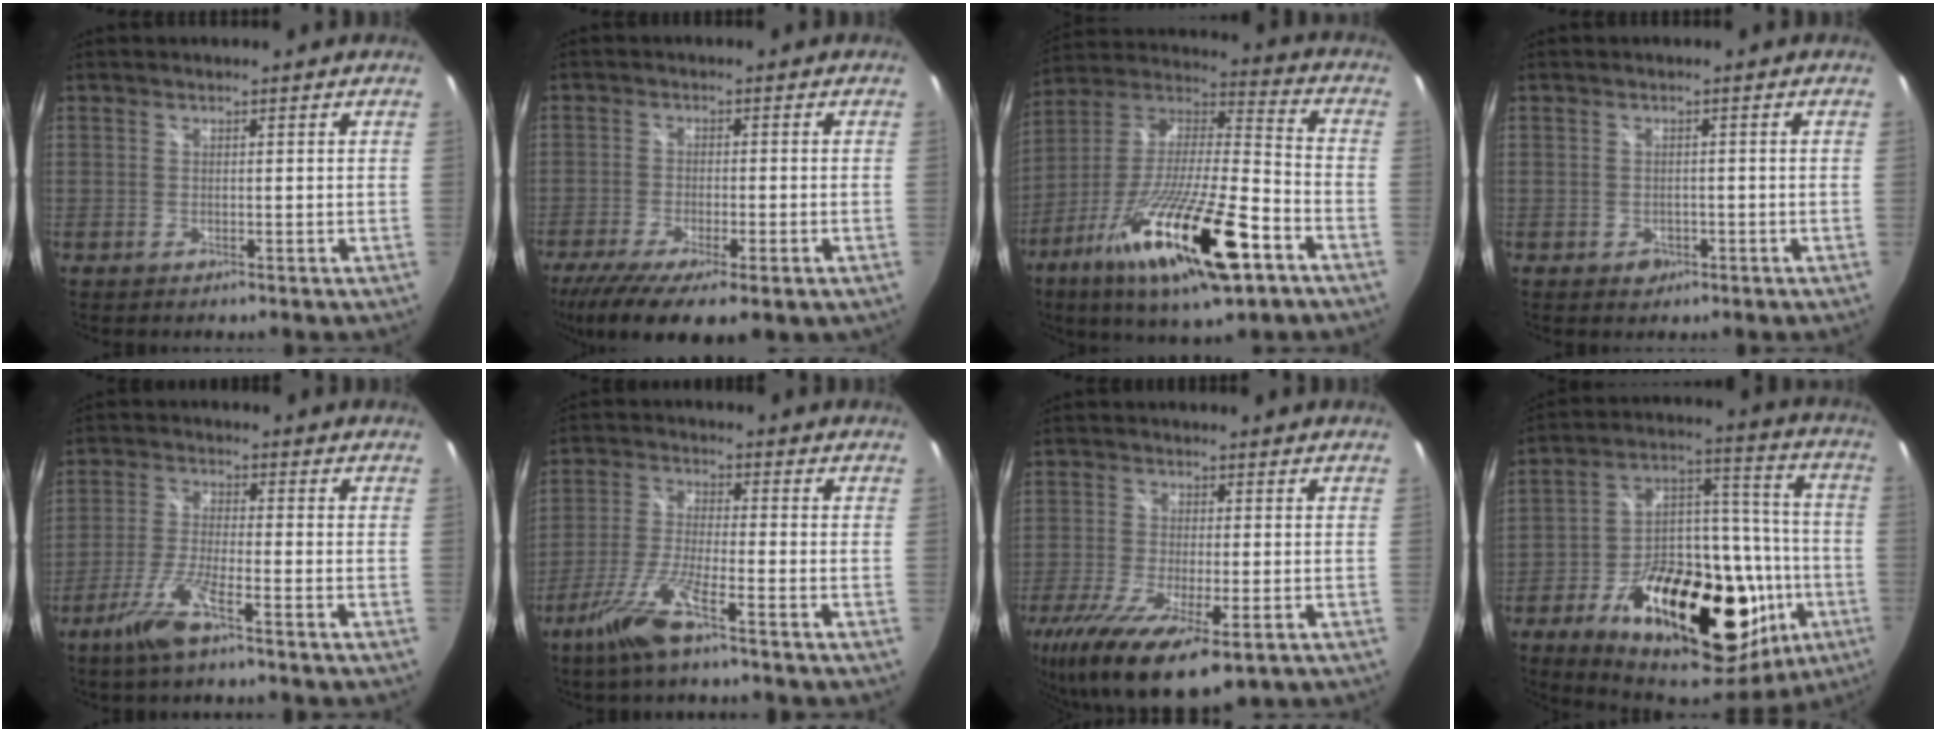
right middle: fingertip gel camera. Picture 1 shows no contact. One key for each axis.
{"total": 13.8, "fx": -8.8, "fy": 3.7, "fz": 9.9, "tx": -0.203, "ty": -0.059, "tz": -0.140}
{"total": 25.9, "fx": -13.4, "fy": 6.1, "fz": 21.4, "tx": -0.388, "ty": -0.056, "tz": -0.238}
{"total": 2.0, "fx": -1.0, "fy": 1.7, "fz": 0.7, "tx": -0.012, "ty": -0.002, "tz": -0.012}
{"total": 7.8, "fx": -5.2, "fy": 0.6, "fz": 5.9, "tx": -0.134, "ty": -0.009, "tz": -0.101}
{"total": 9.4, "fx": -6.2, "fy": 0.5, "fz": 7.0, "tx": -0.154, "ty": -0.012, "tz": -0.121}
{"total": 16.8, "fx": -9.4, "fy": 5.1, "fz": 13.0, "tx": -0.265, "ty": -0.068, "tz": -0.154}
{"total": 35.3, "fx": -13.3, "fy": 16.9, "fz": 27.9, "tx": -0.442, "ty": 0.024, "tz": -0.184}